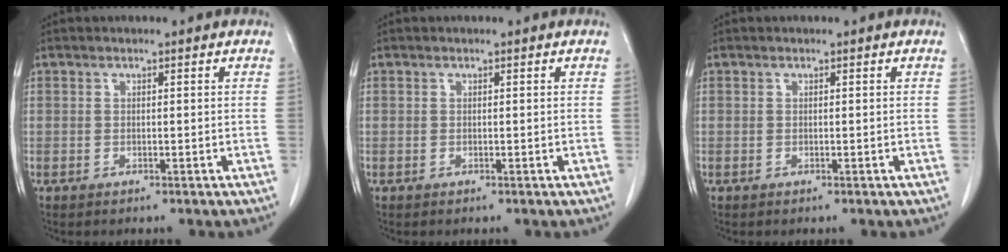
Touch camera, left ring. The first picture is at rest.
{"total": 0.0}
{"total": 0.0}